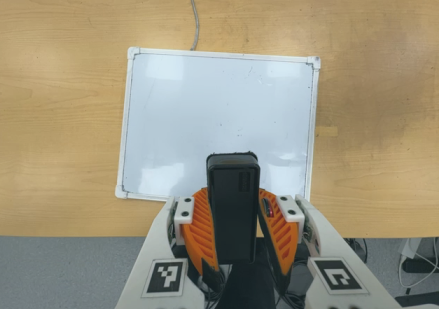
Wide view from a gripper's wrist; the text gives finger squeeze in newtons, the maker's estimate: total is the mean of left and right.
{"total": 5.5, "left": 5.1, "right": 6.0}